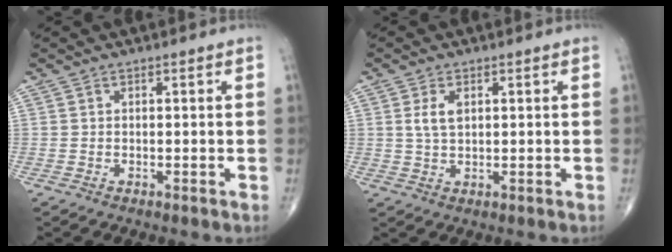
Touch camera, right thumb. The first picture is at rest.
{"total": 3.5, "force": [1.0, 1.8, 2.8], "torque": [-0.056, -0.002, 0.022]}